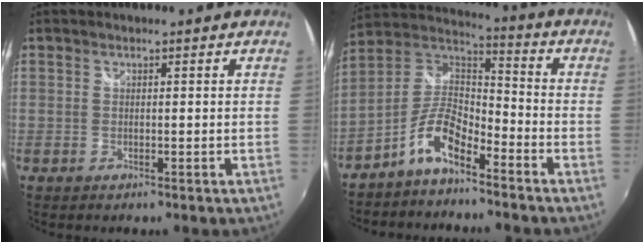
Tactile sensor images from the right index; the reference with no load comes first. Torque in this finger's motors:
{"motor_torque": [0.39, -0.40, 0.44, 0.11]}